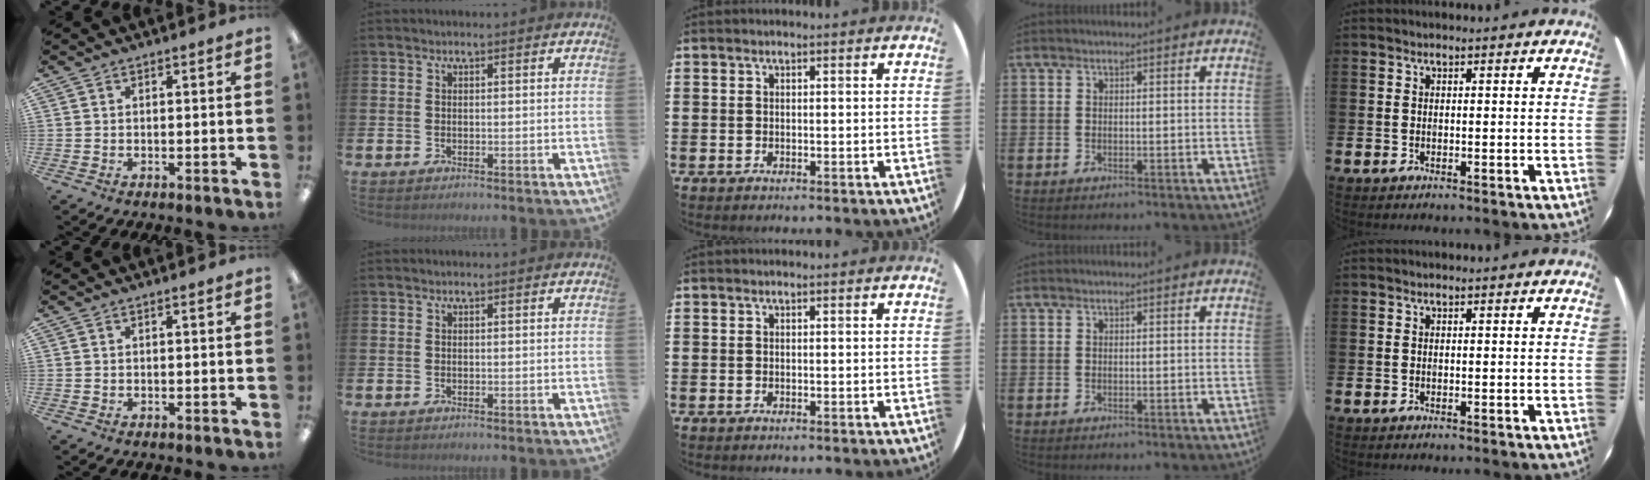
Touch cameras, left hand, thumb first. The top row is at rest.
{}